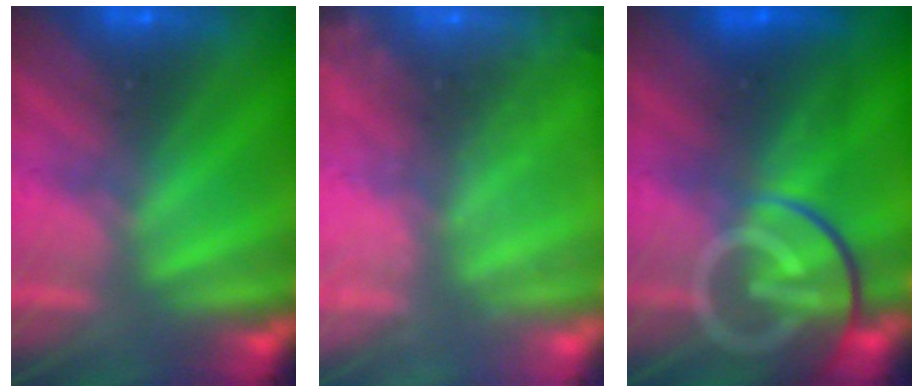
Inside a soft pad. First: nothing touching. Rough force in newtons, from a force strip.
{"total": 9.1}
{"total": 12.7}